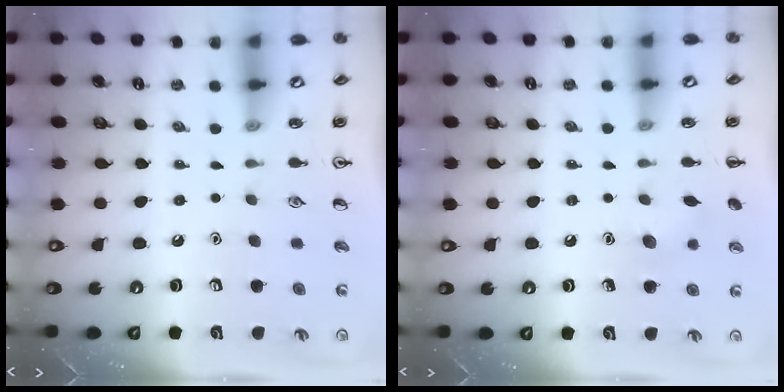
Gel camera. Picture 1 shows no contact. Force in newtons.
{"total": 6.0, "press": 5.8, "slide": 1.6}